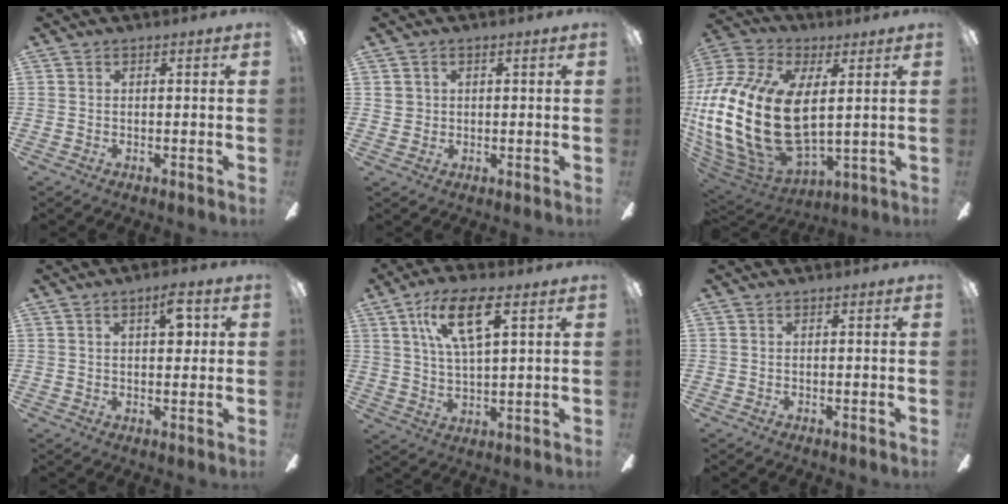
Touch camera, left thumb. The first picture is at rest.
{"total": 1.8, "force": [0.5, 1.7, 0.2], "torque": [0.000, 0.002, 0.006]}
{"total": 26.5, "force": [1.2, 15.1, 21.8], "torque": [-0.501, -0.012, 0.029]}
{"total": 6.4, "force": [2.5, 2.9, 5.1], "torque": [-0.071, -0.002, 0.035]}
{"total": 12.3, "force": [6.2, 4.3, 9.8], "torque": [-0.180, -0.001, 0.109]}
{"total": 0.0}